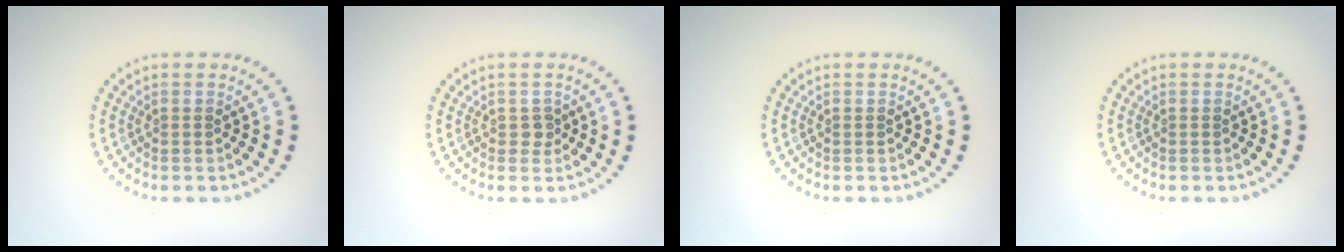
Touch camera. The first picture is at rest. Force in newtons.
{"total": 0.9, "press": 0.8, "slide": 0.3}
{"total": 0.0}
{"total": 0.0}